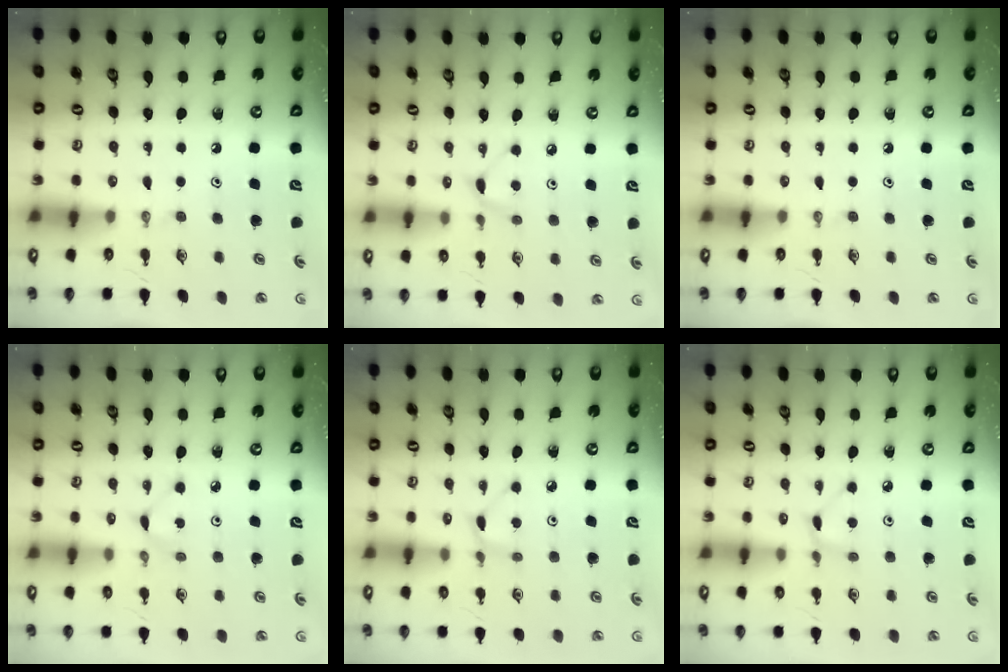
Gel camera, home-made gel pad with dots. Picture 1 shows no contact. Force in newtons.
{"total": 4.4, "press": 4.3, "slide": 0.6}
{"total": 0.0}
{"total": 2.7, "press": 2.7, "slide": 0.3}
{"total": 3.0, "press": 3.0, "slide": 0.4}
{"total": 2.9, "press": 2.9, "slide": 0.4}